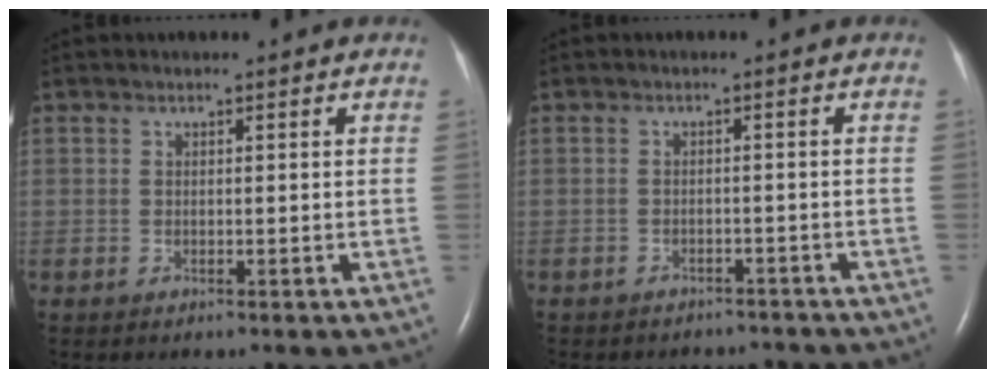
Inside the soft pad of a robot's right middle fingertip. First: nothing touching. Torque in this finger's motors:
{"motor_torque": [0.43, -0.55, 0.08, 0.05]}